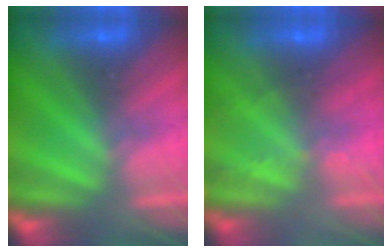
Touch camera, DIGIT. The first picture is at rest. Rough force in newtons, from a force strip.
{"total": 2.1}